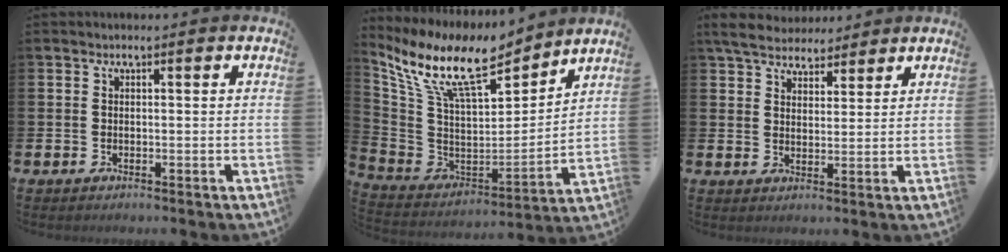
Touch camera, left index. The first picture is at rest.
{"total": 11.7, "force": [9.6, 3.5, 5.7], "torque": [-0.157, -0.061, 0.170]}
{"total": 5.3, "force": [4.9, 1.7, 1.0], "torque": [-0.041, -0.015, 0.090]}